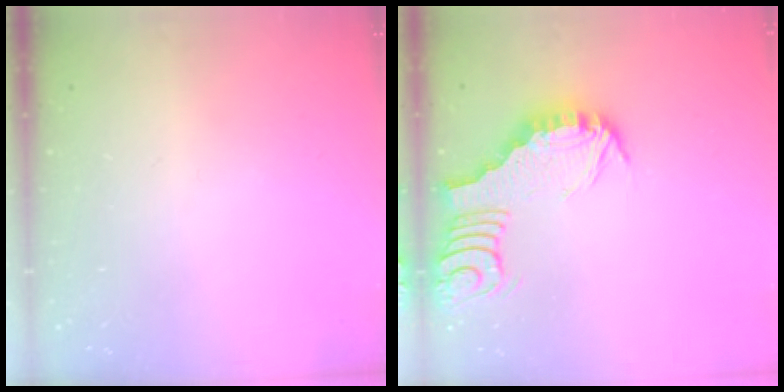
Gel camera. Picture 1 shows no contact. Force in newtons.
{"total": 3.5, "press": 3.5, "slide": 0.3}